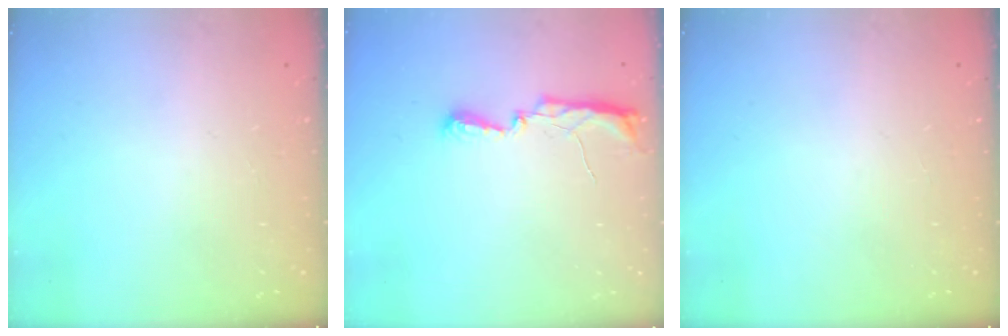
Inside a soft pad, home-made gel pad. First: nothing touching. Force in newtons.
{"total": 6.4, "press": 6.3, "slide": 0.8}
{"total": 0.0}